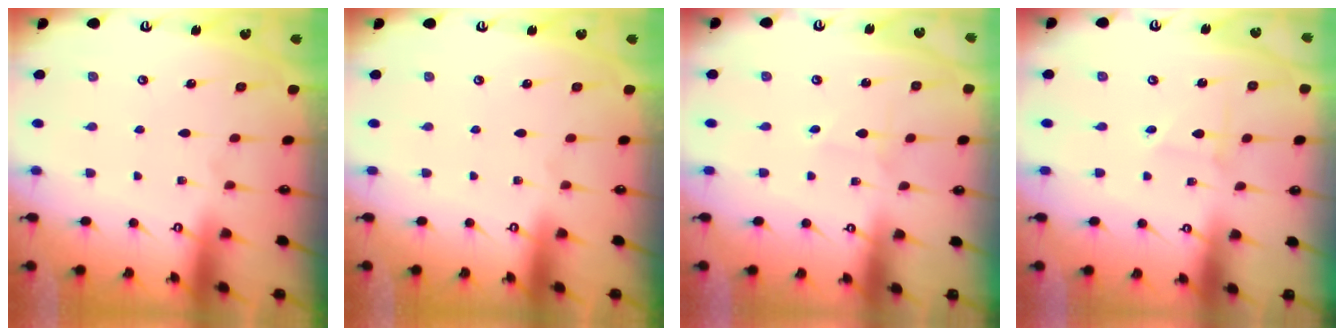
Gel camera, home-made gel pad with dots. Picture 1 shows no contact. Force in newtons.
{"total": 0.0}
{"total": 0.6, "press": 0.6, "slide": 0.1}
{"total": 1.0, "press": 1.0, "slide": 0.1}